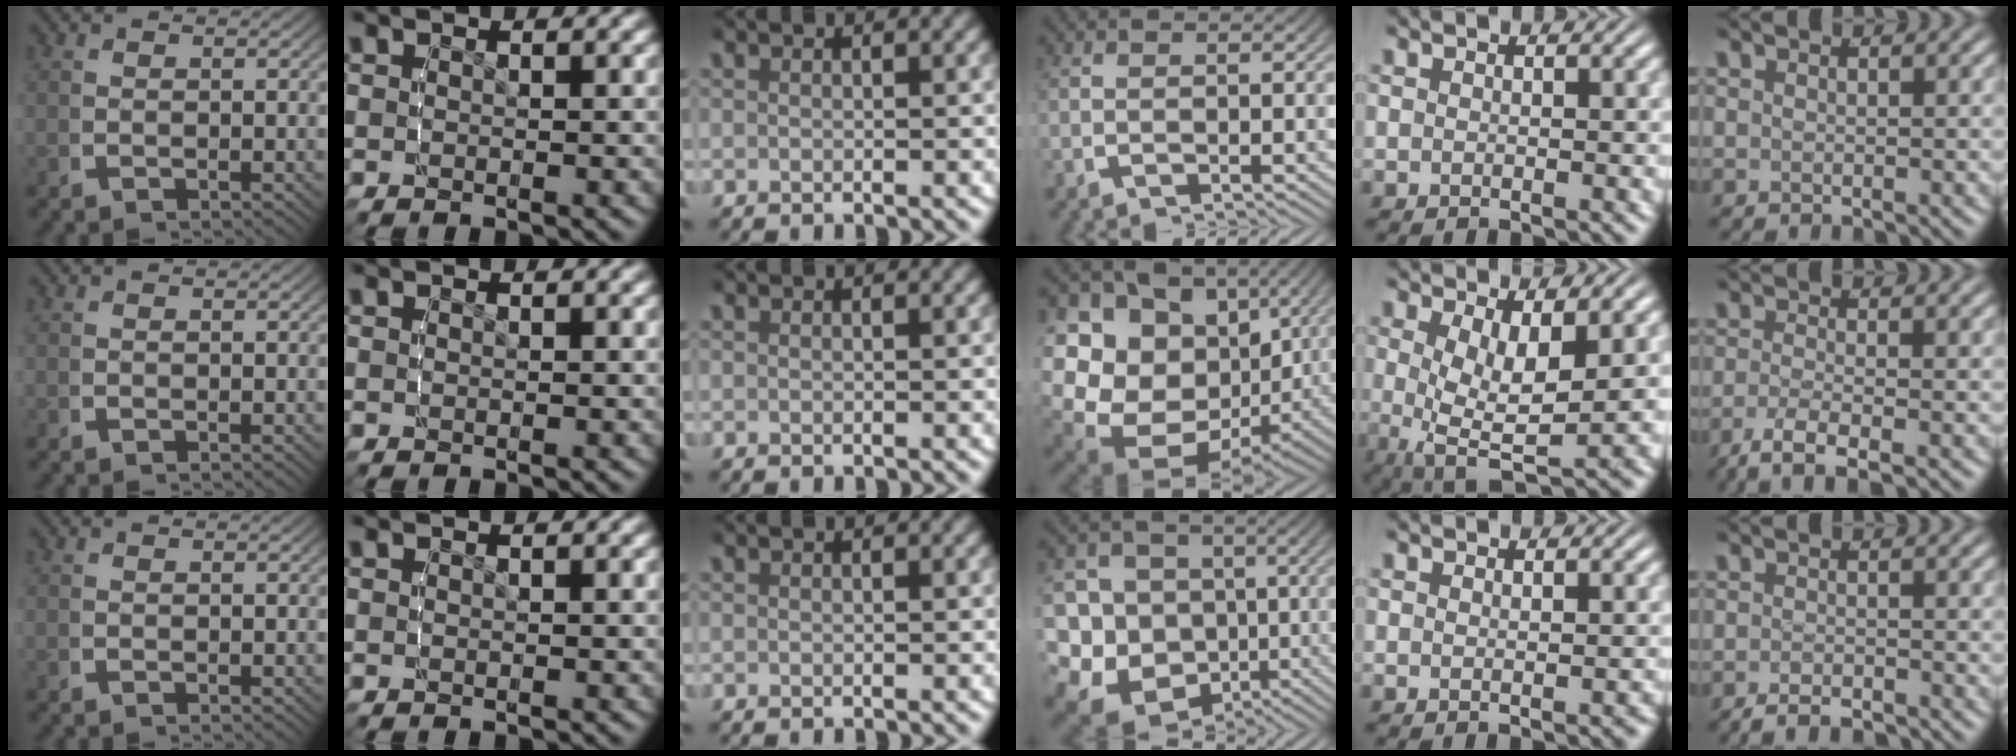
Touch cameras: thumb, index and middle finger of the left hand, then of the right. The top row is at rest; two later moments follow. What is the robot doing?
{"motion": "lift_and_place", "object": "air blower"}